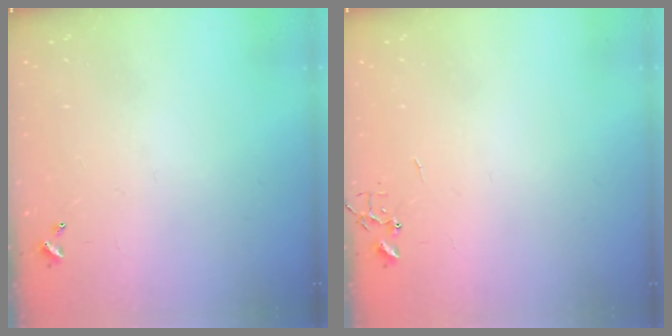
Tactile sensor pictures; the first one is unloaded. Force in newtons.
{"total": 0.0}